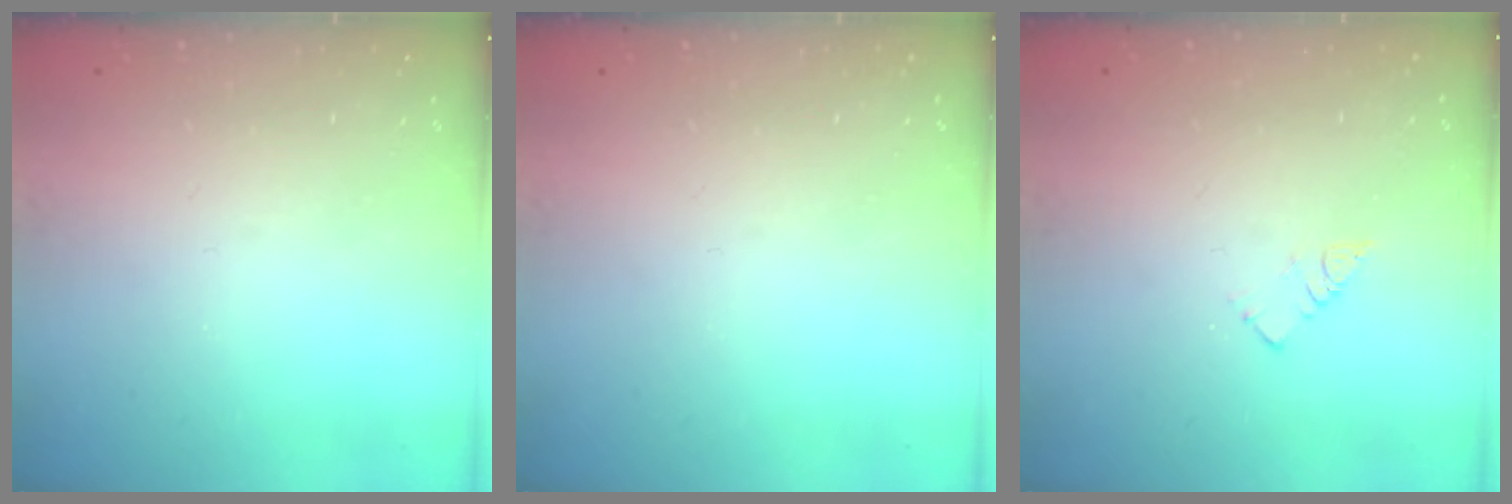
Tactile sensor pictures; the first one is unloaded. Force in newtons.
{"total": 0.0}
{"total": 3.2, "press": 3.2, "slide": 0.0}